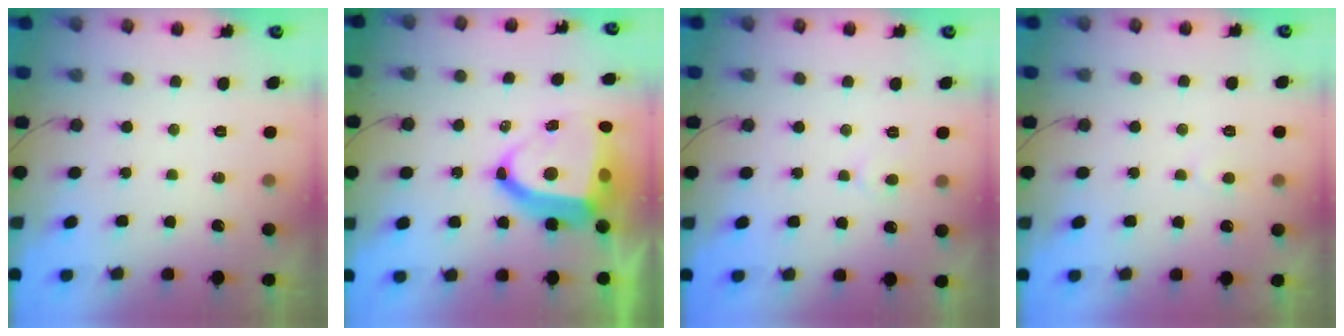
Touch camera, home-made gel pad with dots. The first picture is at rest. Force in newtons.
{"total": 15.2, "press": 15.0, "slide": 2.2}
{"total": 4.0, "press": 3.9, "slide": 0.2}
{"total": 2.8, "press": 2.8, "slide": 0.2}